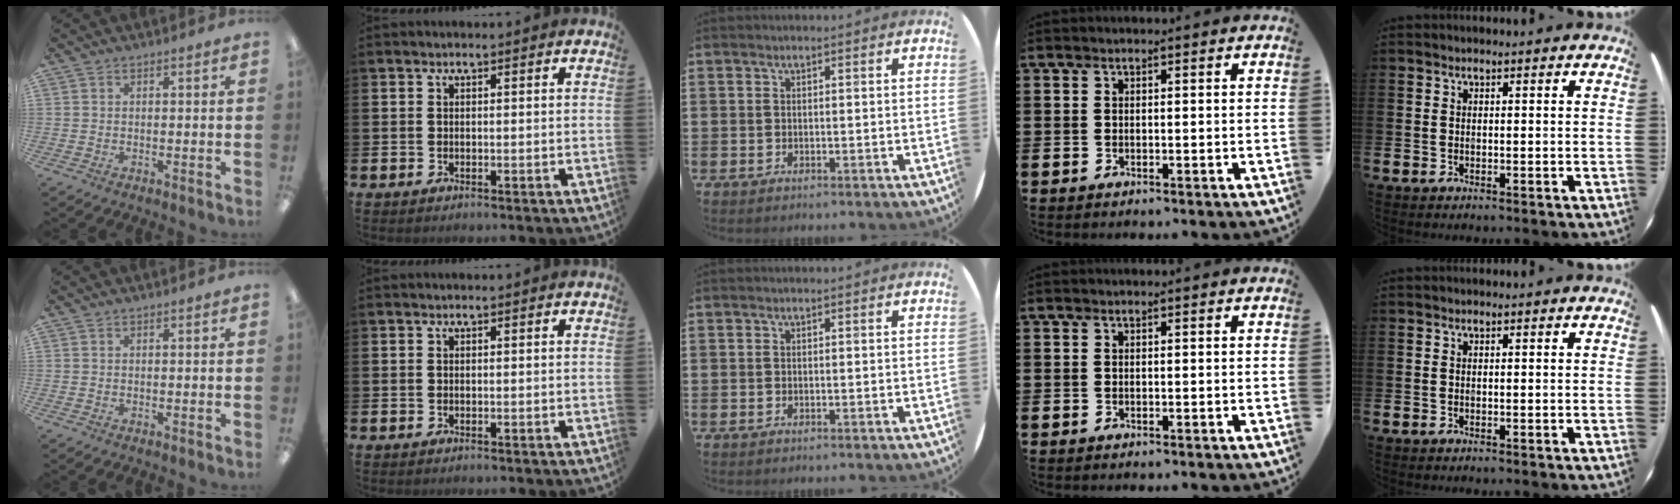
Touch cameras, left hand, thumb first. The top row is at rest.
{}